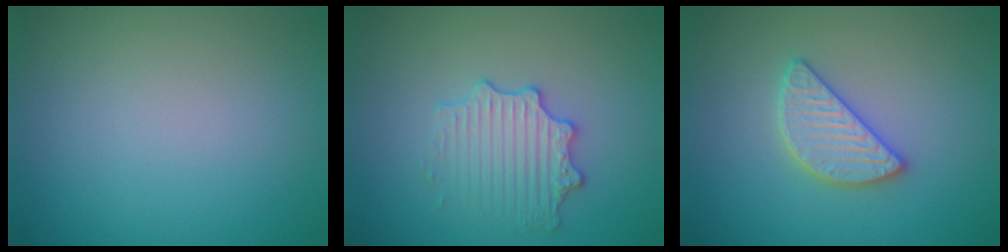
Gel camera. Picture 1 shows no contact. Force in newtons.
{"total": 2.9, "press": 2.8, "slide": 0.5}
{"total": 3.0, "press": 3.0, "slide": 0.2}